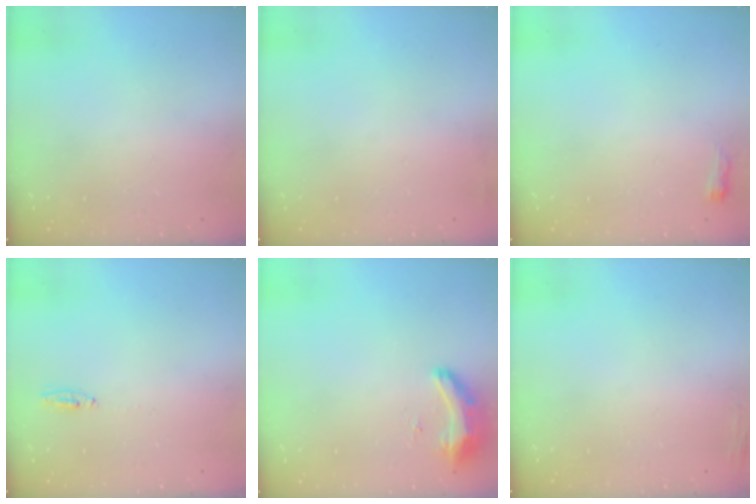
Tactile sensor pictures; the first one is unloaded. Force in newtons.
{"total": 2.9, "press": 2.4, "slide": 1.6}
{"total": 9.8, "press": 2.8, "slide": 9.4}
{"total": 4.2, "press": 2.6, "slide": 3.3}
{"total": 9.2, "press": 8.9, "slide": 2.4}
{"total": 3.1, "press": 3.0, "slide": 0.8}